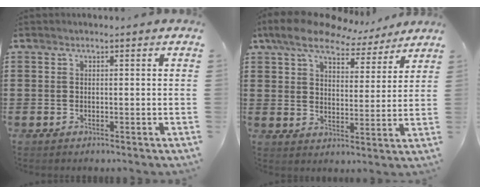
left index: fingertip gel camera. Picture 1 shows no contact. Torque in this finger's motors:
{"motor_torque": [2.14, 0.00, 0.36, 0.17]}